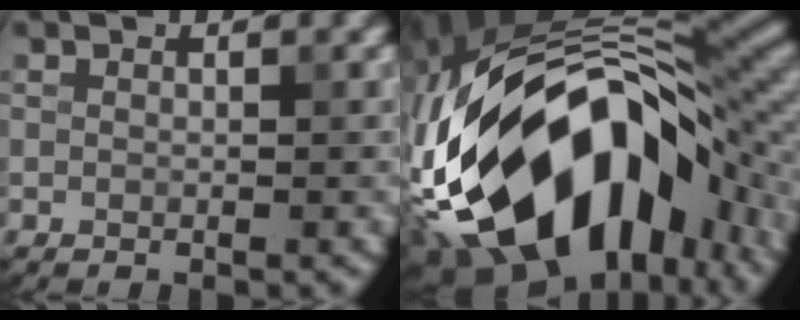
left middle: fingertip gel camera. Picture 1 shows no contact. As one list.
[{"total": 18.9, "force": [-6.8, 9.9, 14.6], "torque": [-0.242, -0.003, -0.114]}]